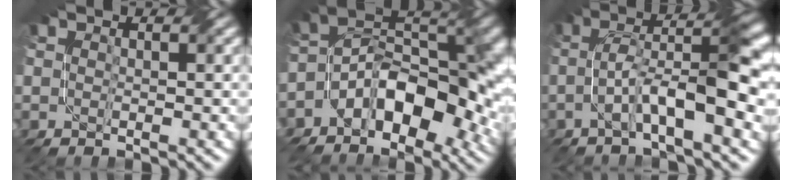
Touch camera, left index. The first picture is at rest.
{"total": 11.1, "force": [-4.3, 6.1, 8.2], "torque": [-0.114, 0.011, -0.083]}
{"total": 7.9, "force": [-1.6, 1.7, 7.5], "torque": [-0.129, 0.021, -0.032]}